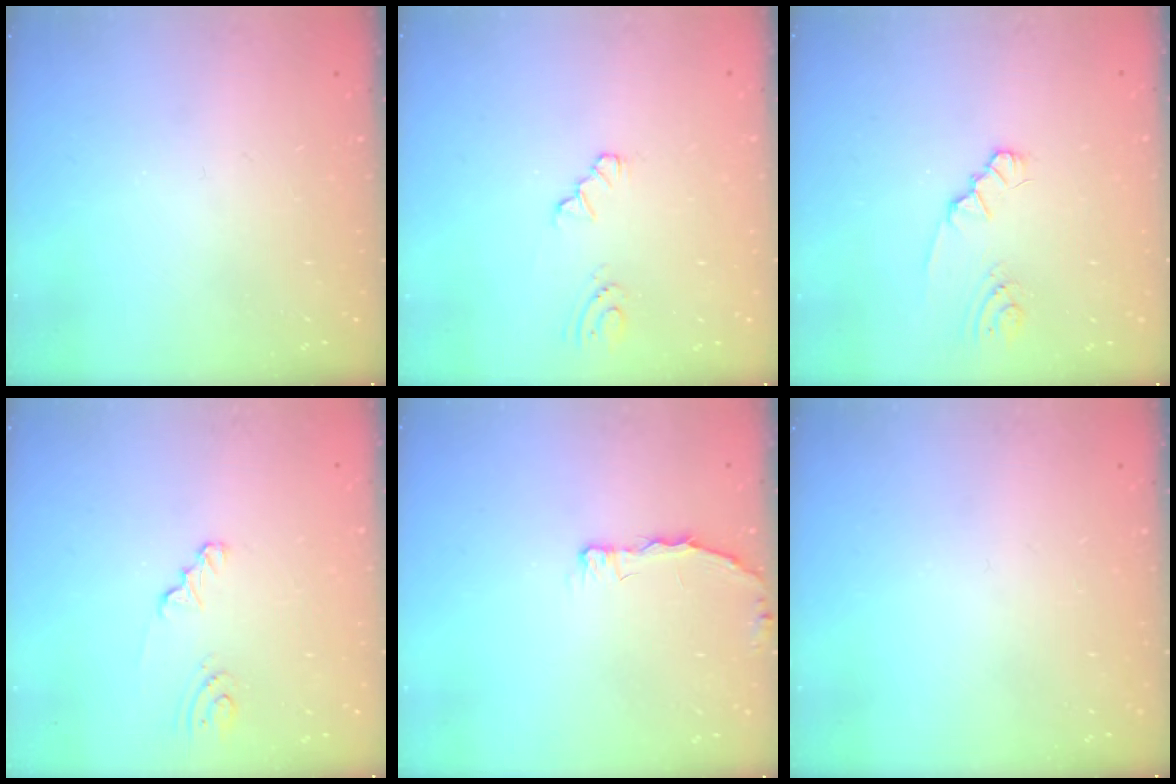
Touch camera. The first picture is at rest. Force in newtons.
{"total": 2.8, "press": 2.8, "slide": 0.1}
{"total": 1.9, "press": 1.9, "slide": 0.2}
{"total": 2.4, "press": 2.4, "slide": 0.2}
{"total": 2.9, "press": 2.9, "slide": 0.3}
{"total": 0.0}